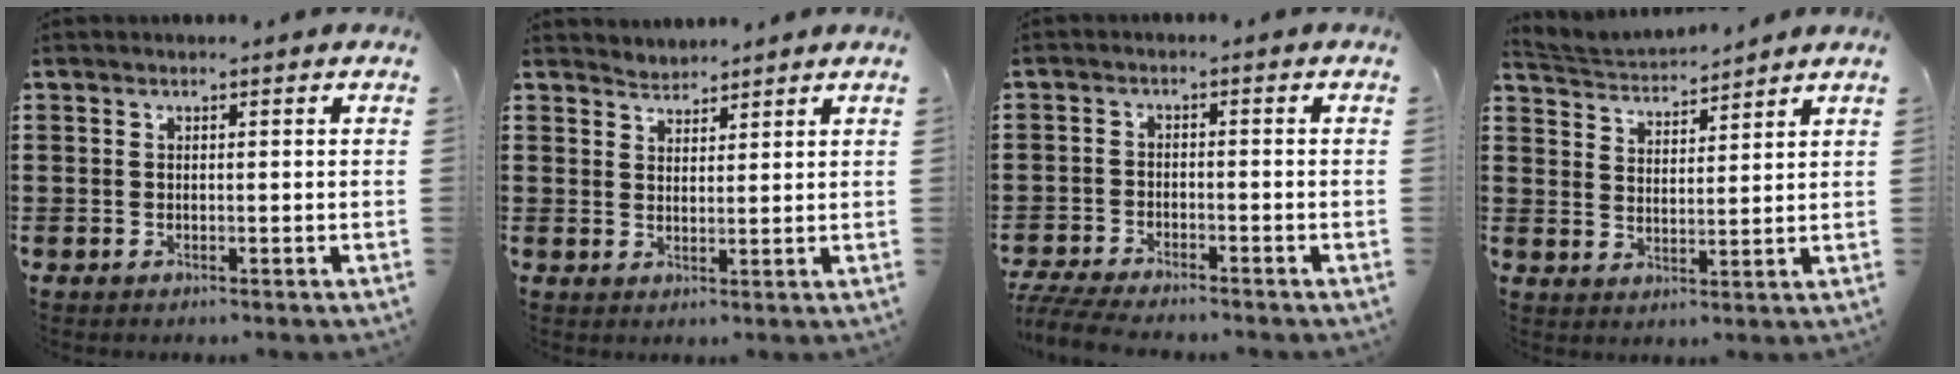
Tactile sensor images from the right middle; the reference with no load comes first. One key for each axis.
{"total": 2.1, "fx": 2.0, "fy": 0.1, "fz": -0.9, "tx": 0.009, "ty": -0.001, "tz": 0.040}
{"total": 4.2, "fx": -4.1, "fy": 0.4, "fz": 1.1, "tx": -0.040, "ty": -0.008, "tz": -0.089}
{"total": 3.2, "fx": 3.1, "fy": 0.3, "fz": -0.4, "tx": -0.011, "ty": -0.020, "tz": 0.055}